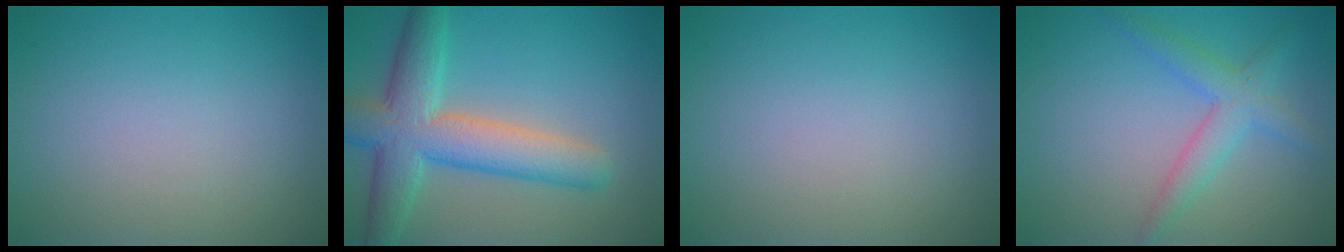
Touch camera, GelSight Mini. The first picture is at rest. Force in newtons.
{"total": 7.7, "press": 7.7, "slide": 0.4}
{"total": 0.0}
{"total": 3.2, "press": 3.1, "slide": 0.2}